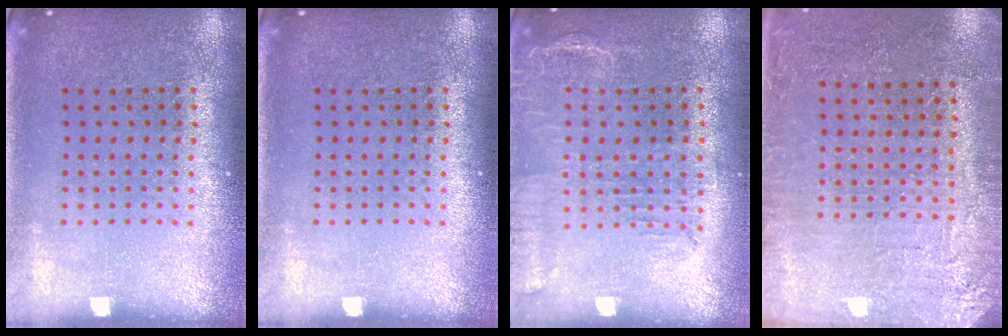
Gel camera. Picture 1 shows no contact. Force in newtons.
{"total": 0.0}
{"total": 1.7, "press": 1.4, "slide": 1.0}
{"total": 2.9, "press": 2.8, "slide": 0.5}